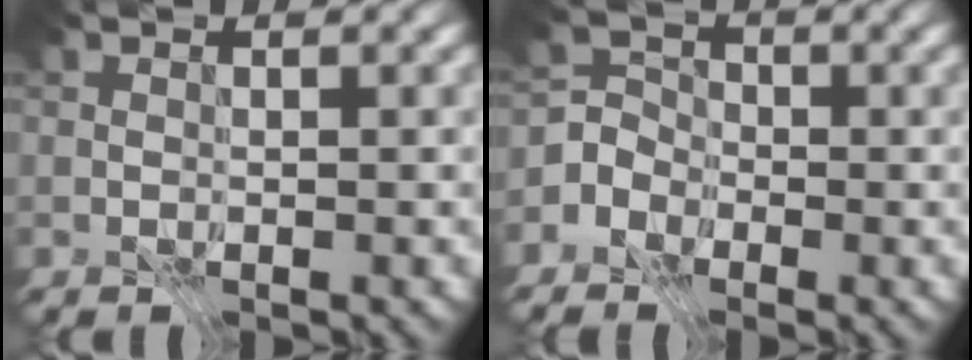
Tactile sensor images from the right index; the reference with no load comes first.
{"total": 4.5, "force": [-2.6, 3.7, 0.3], "torque": [0.016, 0.010, -0.072]}